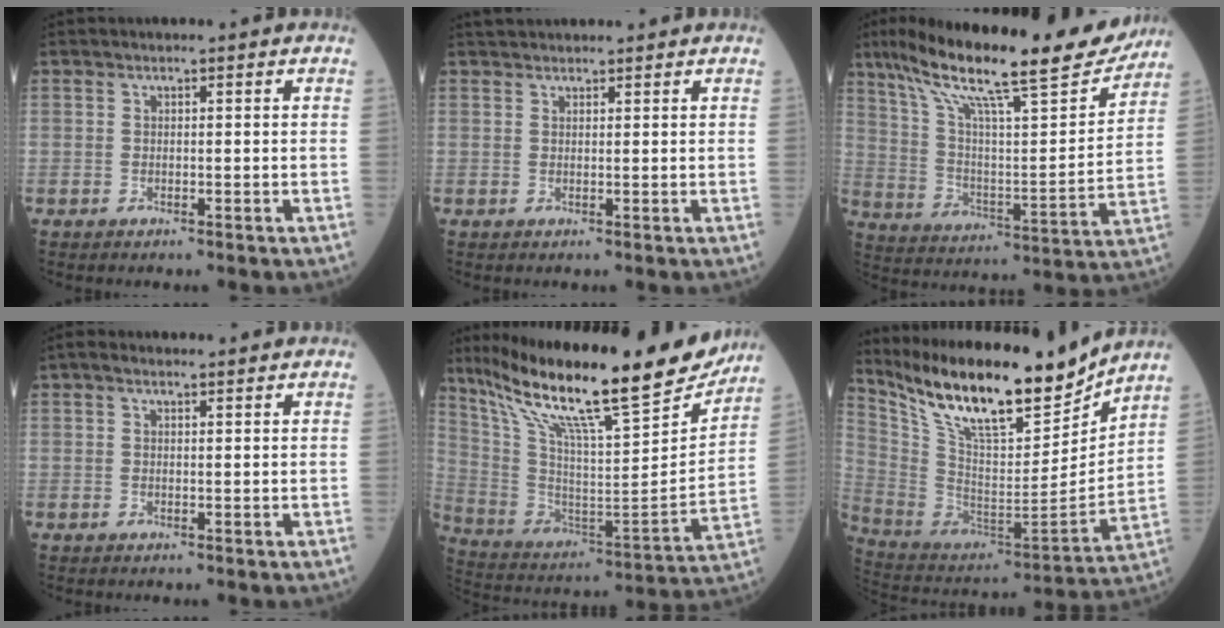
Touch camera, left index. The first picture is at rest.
{"total": 4.2, "force": [3.9, 0.8, 1.3], "torque": [-0.013, 0.037, 0.061]}
{"total": 24.4, "force": [19.3, 3.1, 14.5], "torque": [-0.250, 0.008, 0.300]}
{"total": 1.8, "force": [1.3, 0.6, 1.0], "torque": [-0.024, 0.020, 0.021]}
{"total": 28.6, "force": [22.1, 4.0, 17.7], "torque": [-0.312, -0.017, 0.348]}
{"total": 21.6, "force": [17.2, 4.5, 12.3], "torque": [-0.221, -0.011, 0.311]}